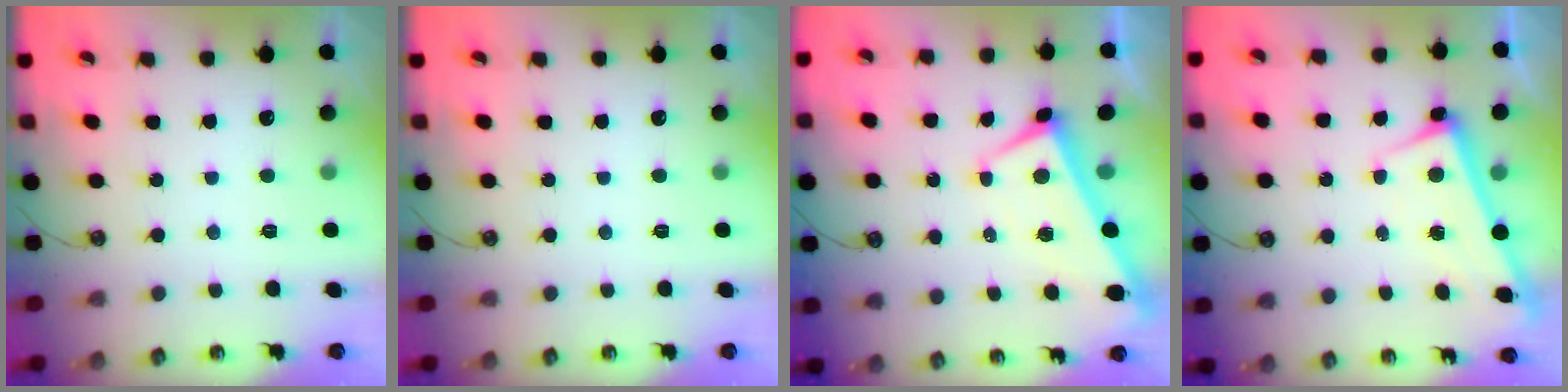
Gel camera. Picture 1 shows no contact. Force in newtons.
{"total": 0.0}
{"total": 2.6, "press": 2.5, "slide": 0.6}
{"total": 2.9, "press": 2.8, "slide": 0.4}